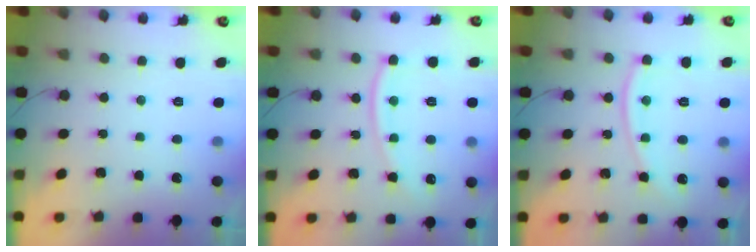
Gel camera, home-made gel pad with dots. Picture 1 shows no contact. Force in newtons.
{"total": 12.4, "press": 12.3, "slide": 1.0}
{"total": 10.7, "press": 10.6, "slide": 1.3}